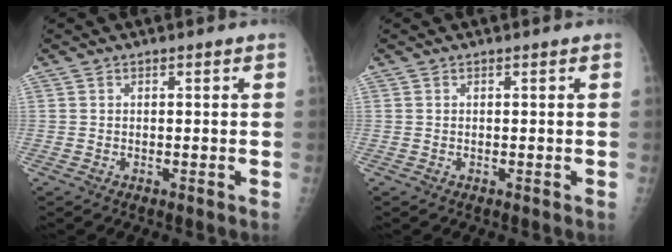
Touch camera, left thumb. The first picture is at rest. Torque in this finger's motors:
{"motor_torque": [0.00, 0.00, 0.01, -0.01, 0.00]}